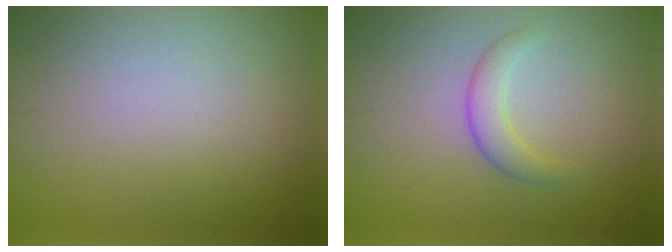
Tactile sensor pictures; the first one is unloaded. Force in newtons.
{"total": 2.1, "press": 2.1, "slide": 0.2}